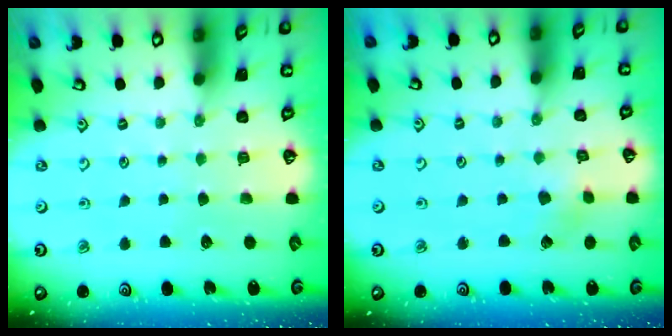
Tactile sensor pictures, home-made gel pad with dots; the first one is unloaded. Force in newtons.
{"total": 2.4, "press": 2.4, "slide": 0.3}